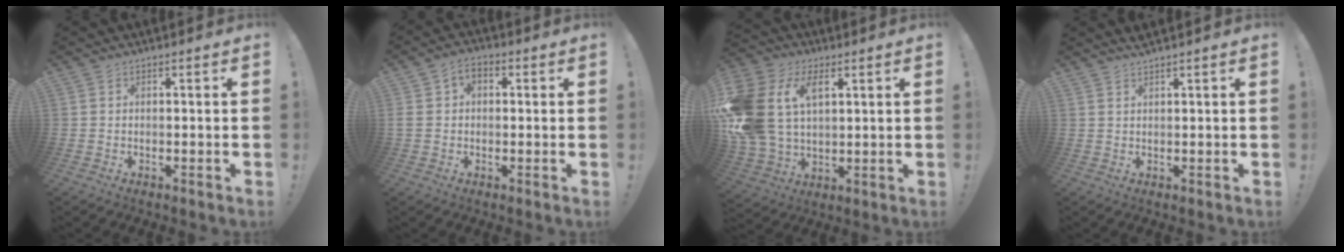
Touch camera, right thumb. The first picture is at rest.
{"total": 4.7, "force": [-0.1, 3.8, 2.7], "torque": [-0.051, 0.008, -0.002]}
{"total": 20.2, "force": [6.3, 14.2, 12.8], "torque": [-0.276, -0.022, 0.116]}
{"total": 1.4, "force": [1.3, -0.2, 0.6], "torque": [-0.013, -0.003, 0.024]}